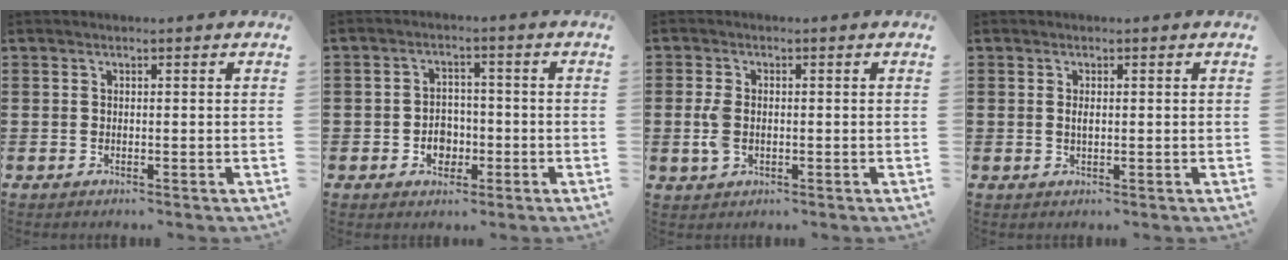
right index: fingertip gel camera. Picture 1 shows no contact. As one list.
[{"total": 3.6, "force": [-1.2, 3.0, 1.6], "torque": [-0.028, 0.002, -0.027]}, {"total": 3.8, "force": [-0.4, 2.4, 2.9], "torque": [-0.078, -0.001, -0.013]}, {"total": 1.3, "force": [0.2, 0.4, 1.2], "torque": [-0.024, 0.003, 0.002]}]